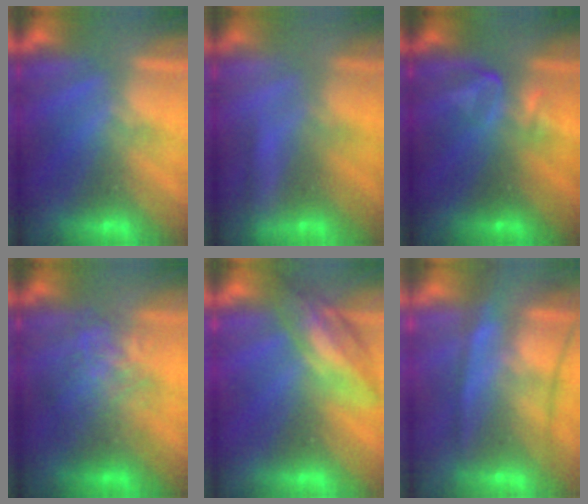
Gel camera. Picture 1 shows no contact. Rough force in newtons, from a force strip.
{"total": 2.1}
{"total": 3.2}
{"total": 2.2}
{"total": 2.7}
{"total": 5.7}